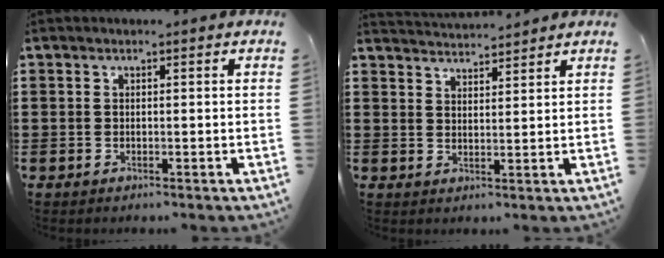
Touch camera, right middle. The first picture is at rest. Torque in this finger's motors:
{"motor_torque": [0.00, 0.00, 0.00, -0.01]}